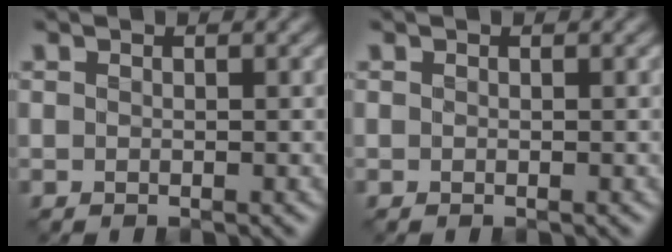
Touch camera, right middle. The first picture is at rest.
{"total": 0.0}